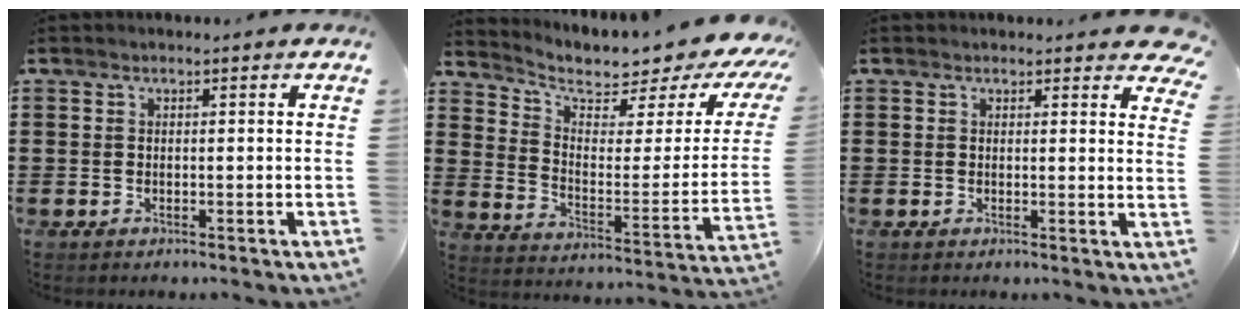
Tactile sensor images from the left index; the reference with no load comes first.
{"total": 4.9, "force": [4.1, 1.6, 2.3], "torque": [-0.055, -0.043, 0.062]}
{"total": 2.2, "force": [2.0, 0.5, 0.7], "torque": [-0.004, -0.006, 0.035]}